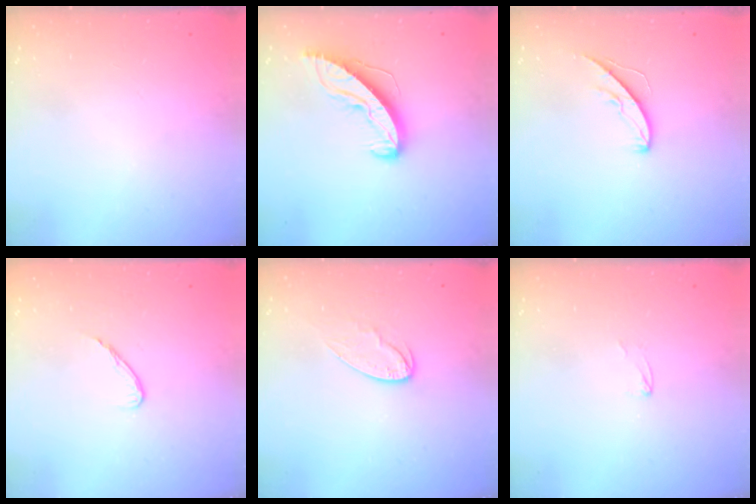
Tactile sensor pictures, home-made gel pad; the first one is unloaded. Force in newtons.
{"total": 9.1, "press": 9.1, "slide": 0.3}
{"total": 5.0, "press": 5.0, "slide": 0.4}
{"total": 6.0, "press": 5.9, "slide": 0.6}
{"total": 7.6, "press": 7.6, "slide": 0.2}
{"total": 1.7, "press": 1.6, "slide": 0.1}